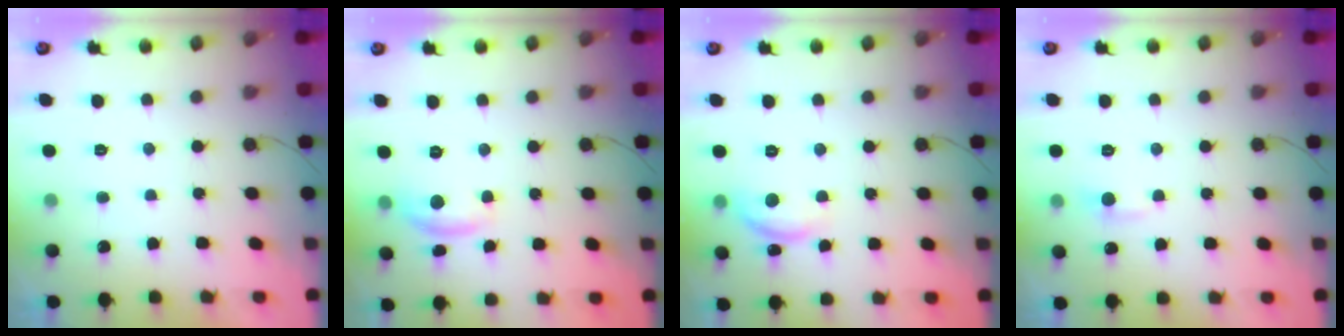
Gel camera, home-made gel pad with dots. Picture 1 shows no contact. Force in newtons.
{"total": 8.6, "press": 8.6, "slide": 0.4}
{"total": 10.3, "press": 10.3, "slide": 0.6}
{"total": 3.8, "press": 3.8, "slide": 0.4}